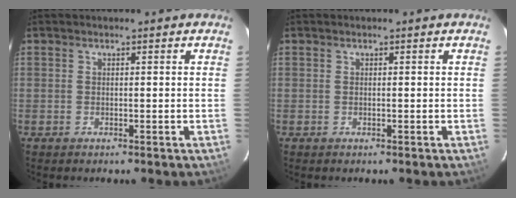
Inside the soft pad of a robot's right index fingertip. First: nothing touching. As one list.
[{"total": 0.0}]